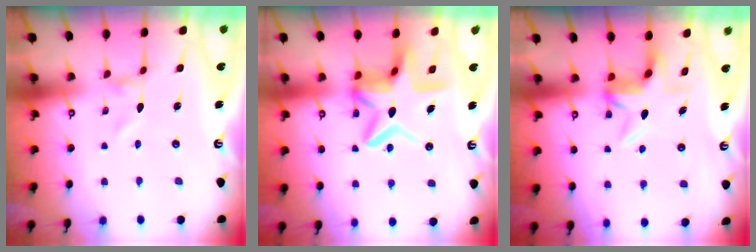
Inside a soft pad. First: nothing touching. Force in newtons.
{"total": 15.2, "press": 15.2, "slide": 1.4}
{"total": 5.8, "press": 5.8, "slide": 0.4}